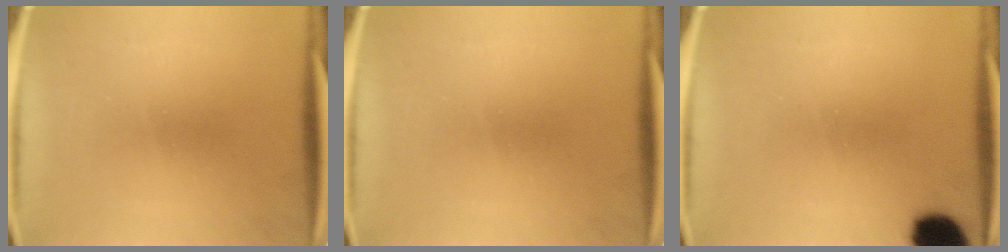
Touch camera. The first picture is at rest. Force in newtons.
{"total": 0.0}
{"total": 9.6}